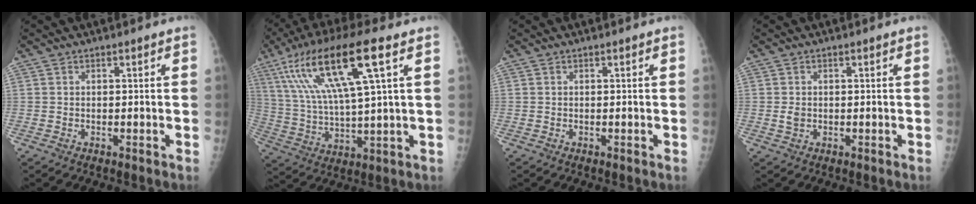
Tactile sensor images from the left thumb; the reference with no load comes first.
{"total": 18.5, "force": [7.9, 3.3, 16.4], "torque": [-0.323, -0.006, 0.141]}
{"total": 0.0}
{"total": 1.6, "force": [-0.1, 1.3, 1.0], "torque": [-0.016, 0.000, 0.000]}